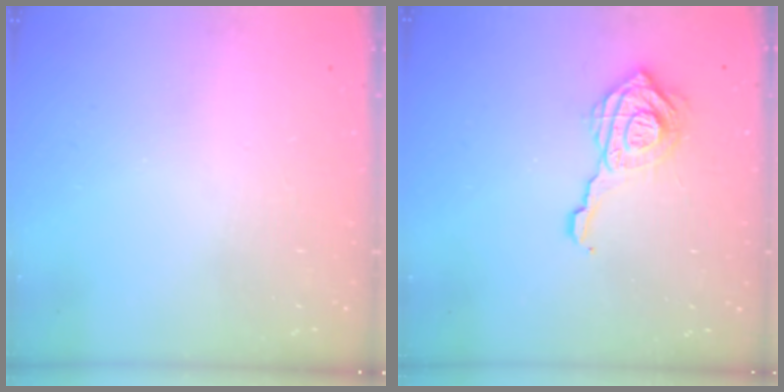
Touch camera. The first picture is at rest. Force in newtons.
{"total": 13.8, "press": 13.8, "slide": 1.3}